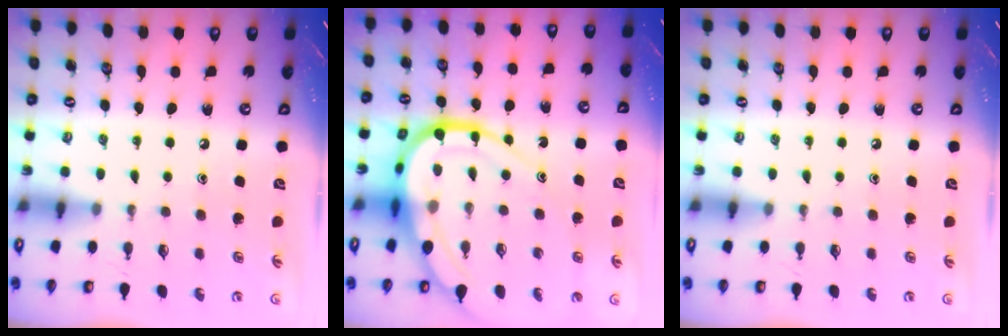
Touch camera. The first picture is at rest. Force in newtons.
{"total": 18.2, "press": 18.2, "slide": 1.8}
{"total": 0.0}